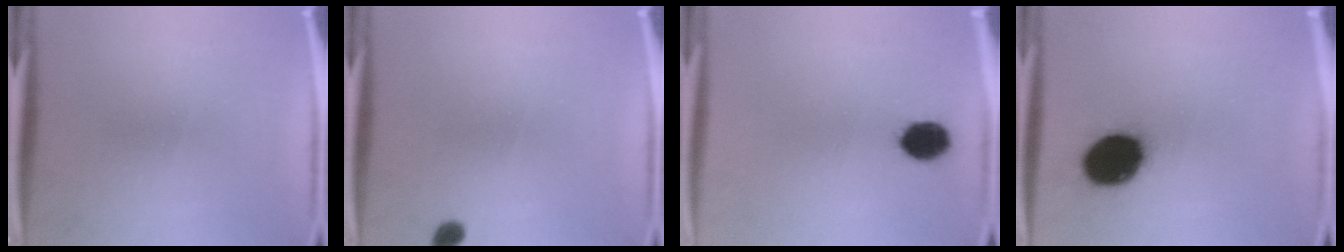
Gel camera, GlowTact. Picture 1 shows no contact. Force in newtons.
{"total": 1.7}
{"total": 6.3}
{"total": 15.6}